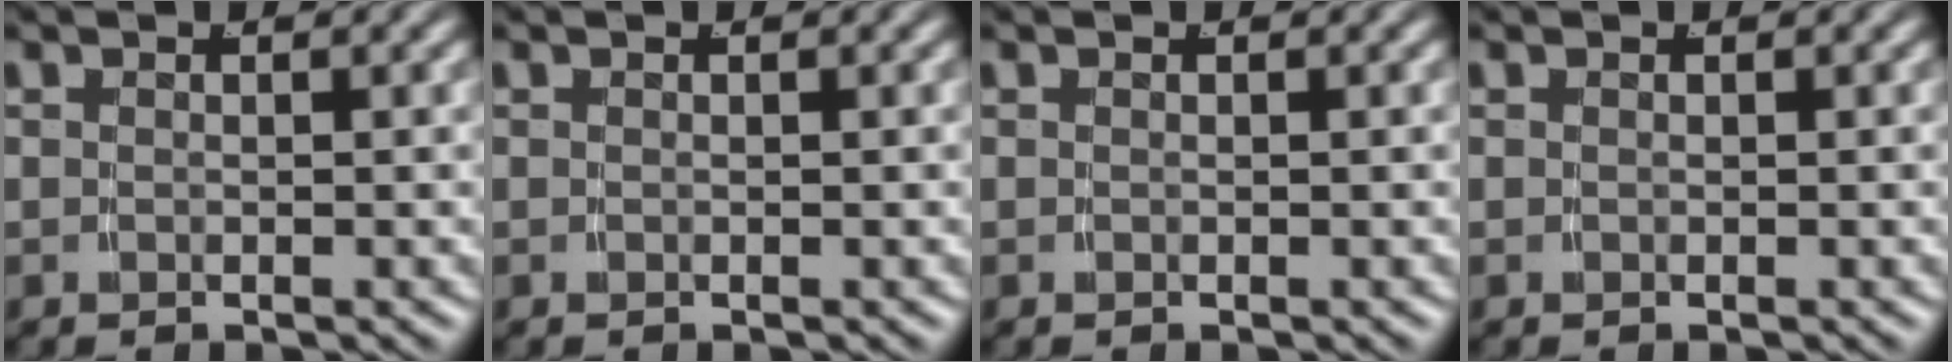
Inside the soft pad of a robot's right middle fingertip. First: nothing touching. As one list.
[{"total": 0.0}, {"total": 0.0}, {"total": 0.0}]